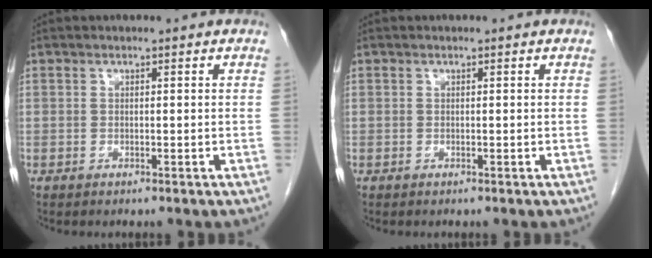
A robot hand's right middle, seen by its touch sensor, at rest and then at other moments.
{"total": 0.0}